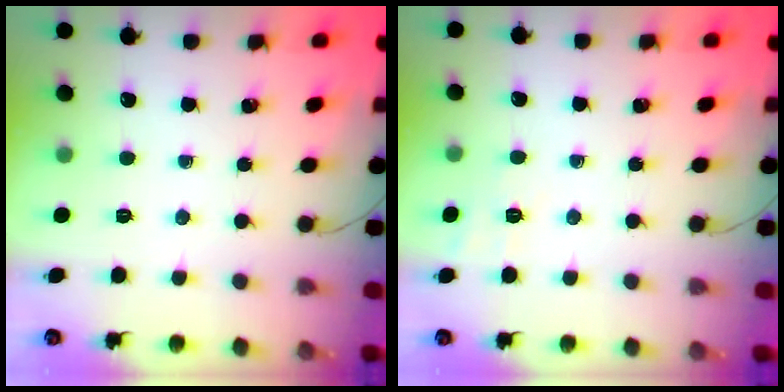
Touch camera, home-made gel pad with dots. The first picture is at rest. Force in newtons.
{"total": 2.6, "press": 1.9, "slide": 1.8}